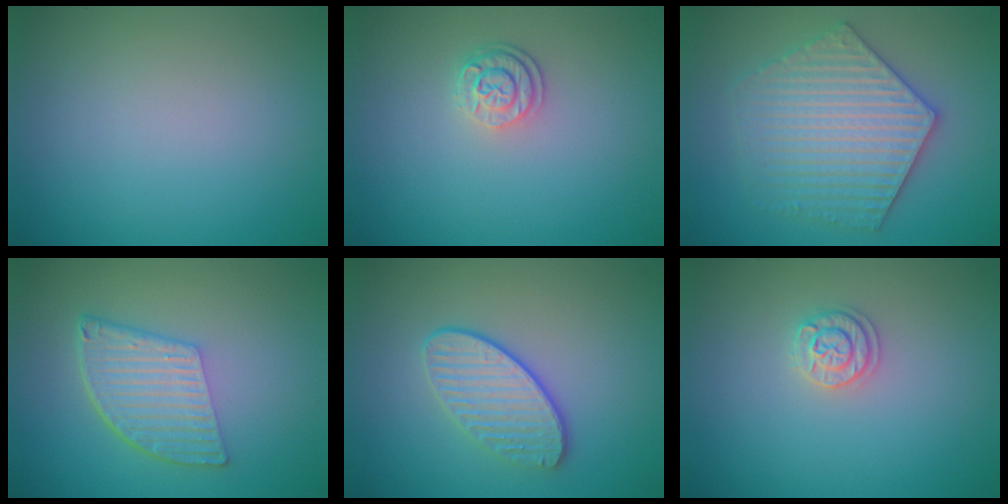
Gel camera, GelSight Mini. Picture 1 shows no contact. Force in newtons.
{"total": 2.5, "press": 1.9, "slide": 1.6}
{"total": 6.1, "press": 6.0, "slide": 0.9}
{"total": 5.7, "press": 3.9, "slide": 4.2}
{"total": 3.5, "press": 3.2, "slide": 1.4}
{"total": 1.8, "press": 1.7, "slide": 0.3}